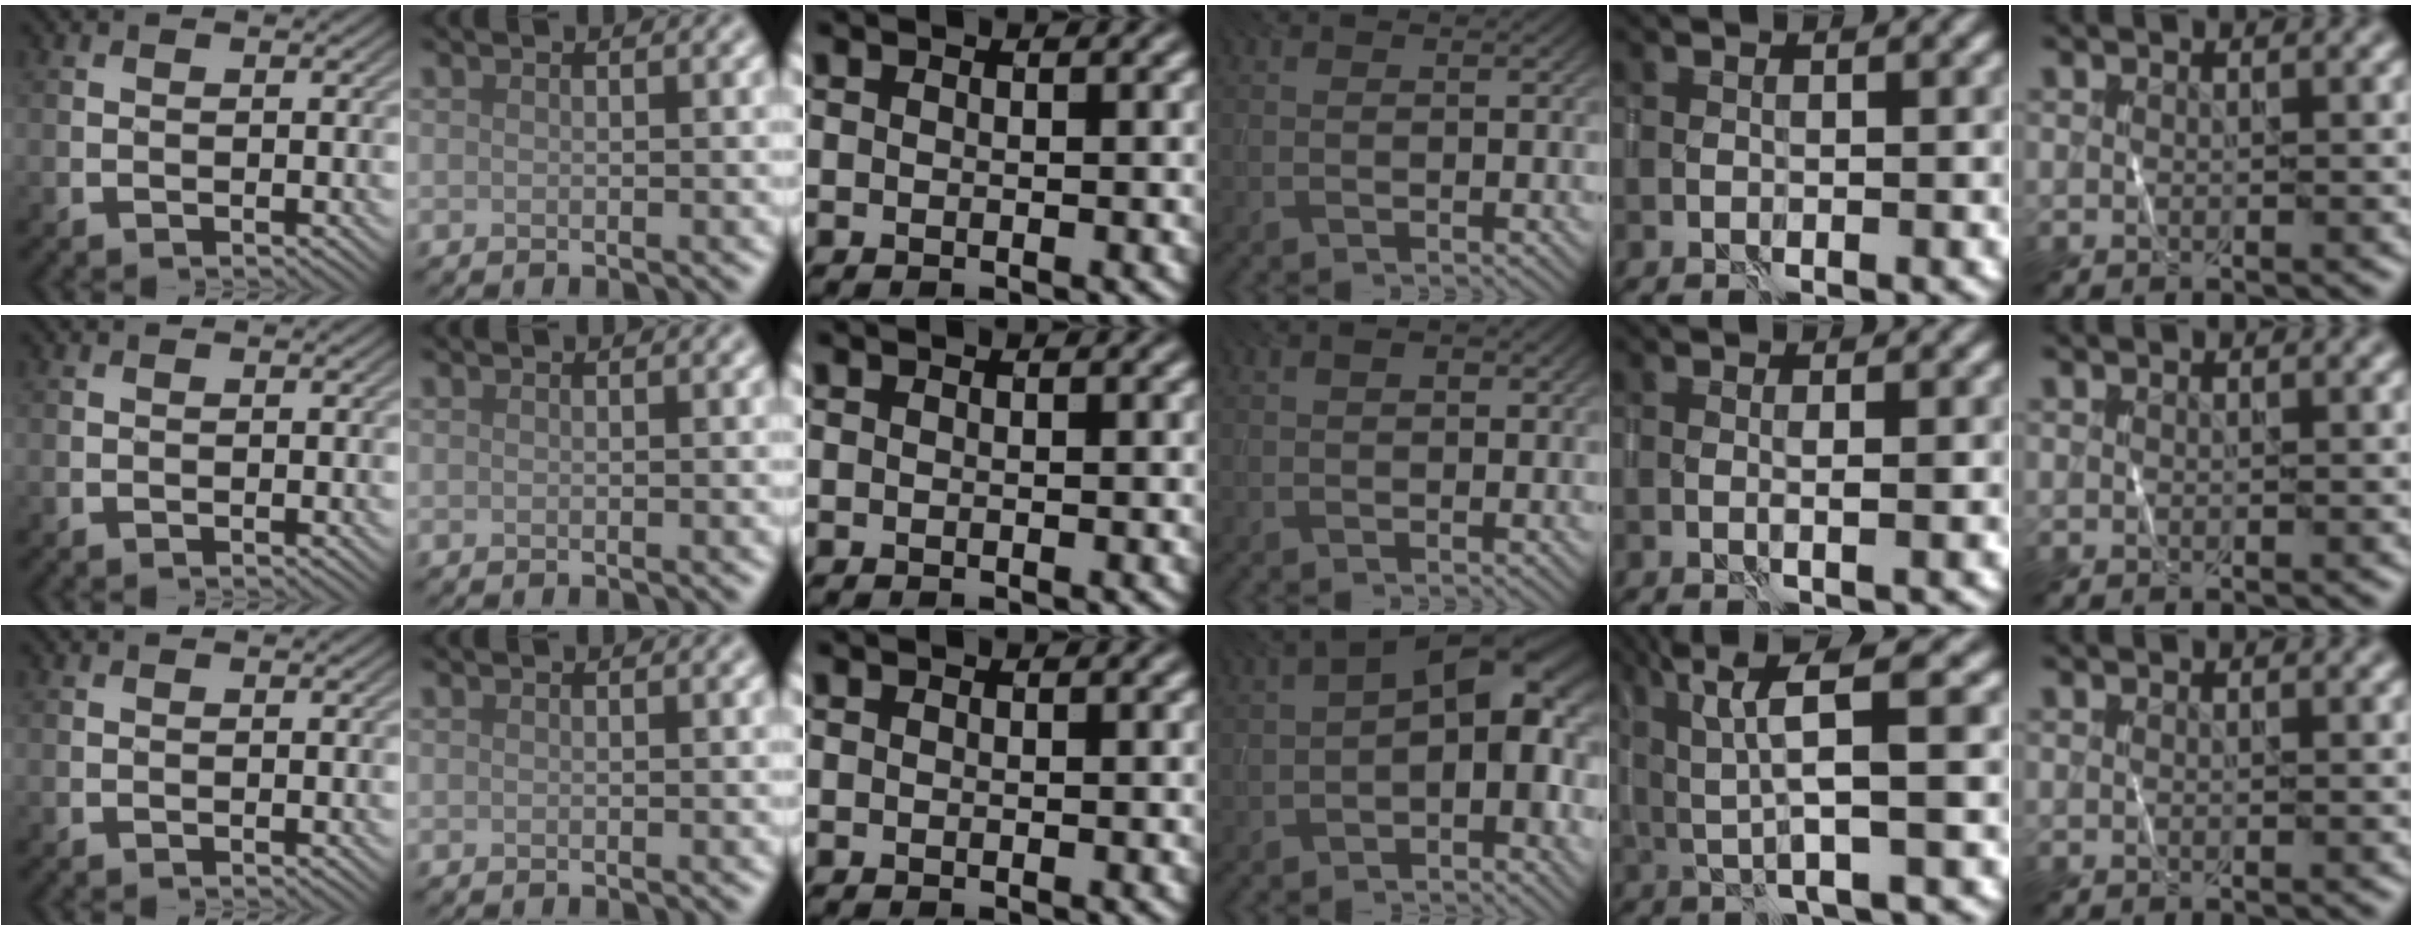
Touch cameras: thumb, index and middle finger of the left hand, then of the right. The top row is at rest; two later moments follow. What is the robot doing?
{"motion": "wrap", "object": "sponge"}